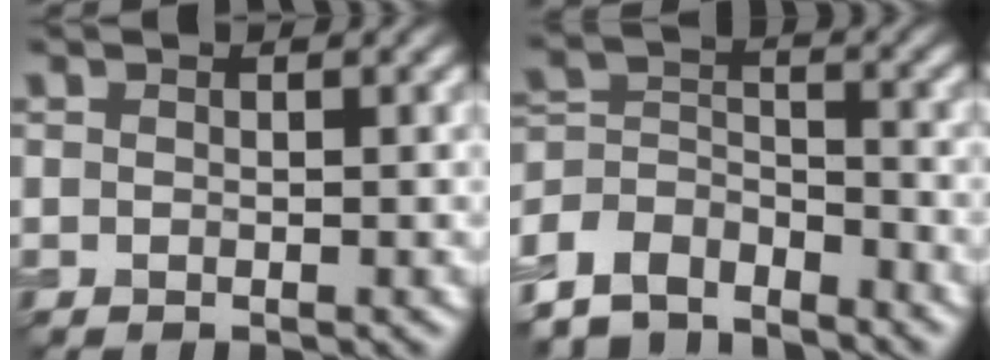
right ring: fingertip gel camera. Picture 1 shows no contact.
{"total": 6.3, "force": [-5.5, 2.8, 1.6], "torque": [-0.028, -0.003, -0.111]}